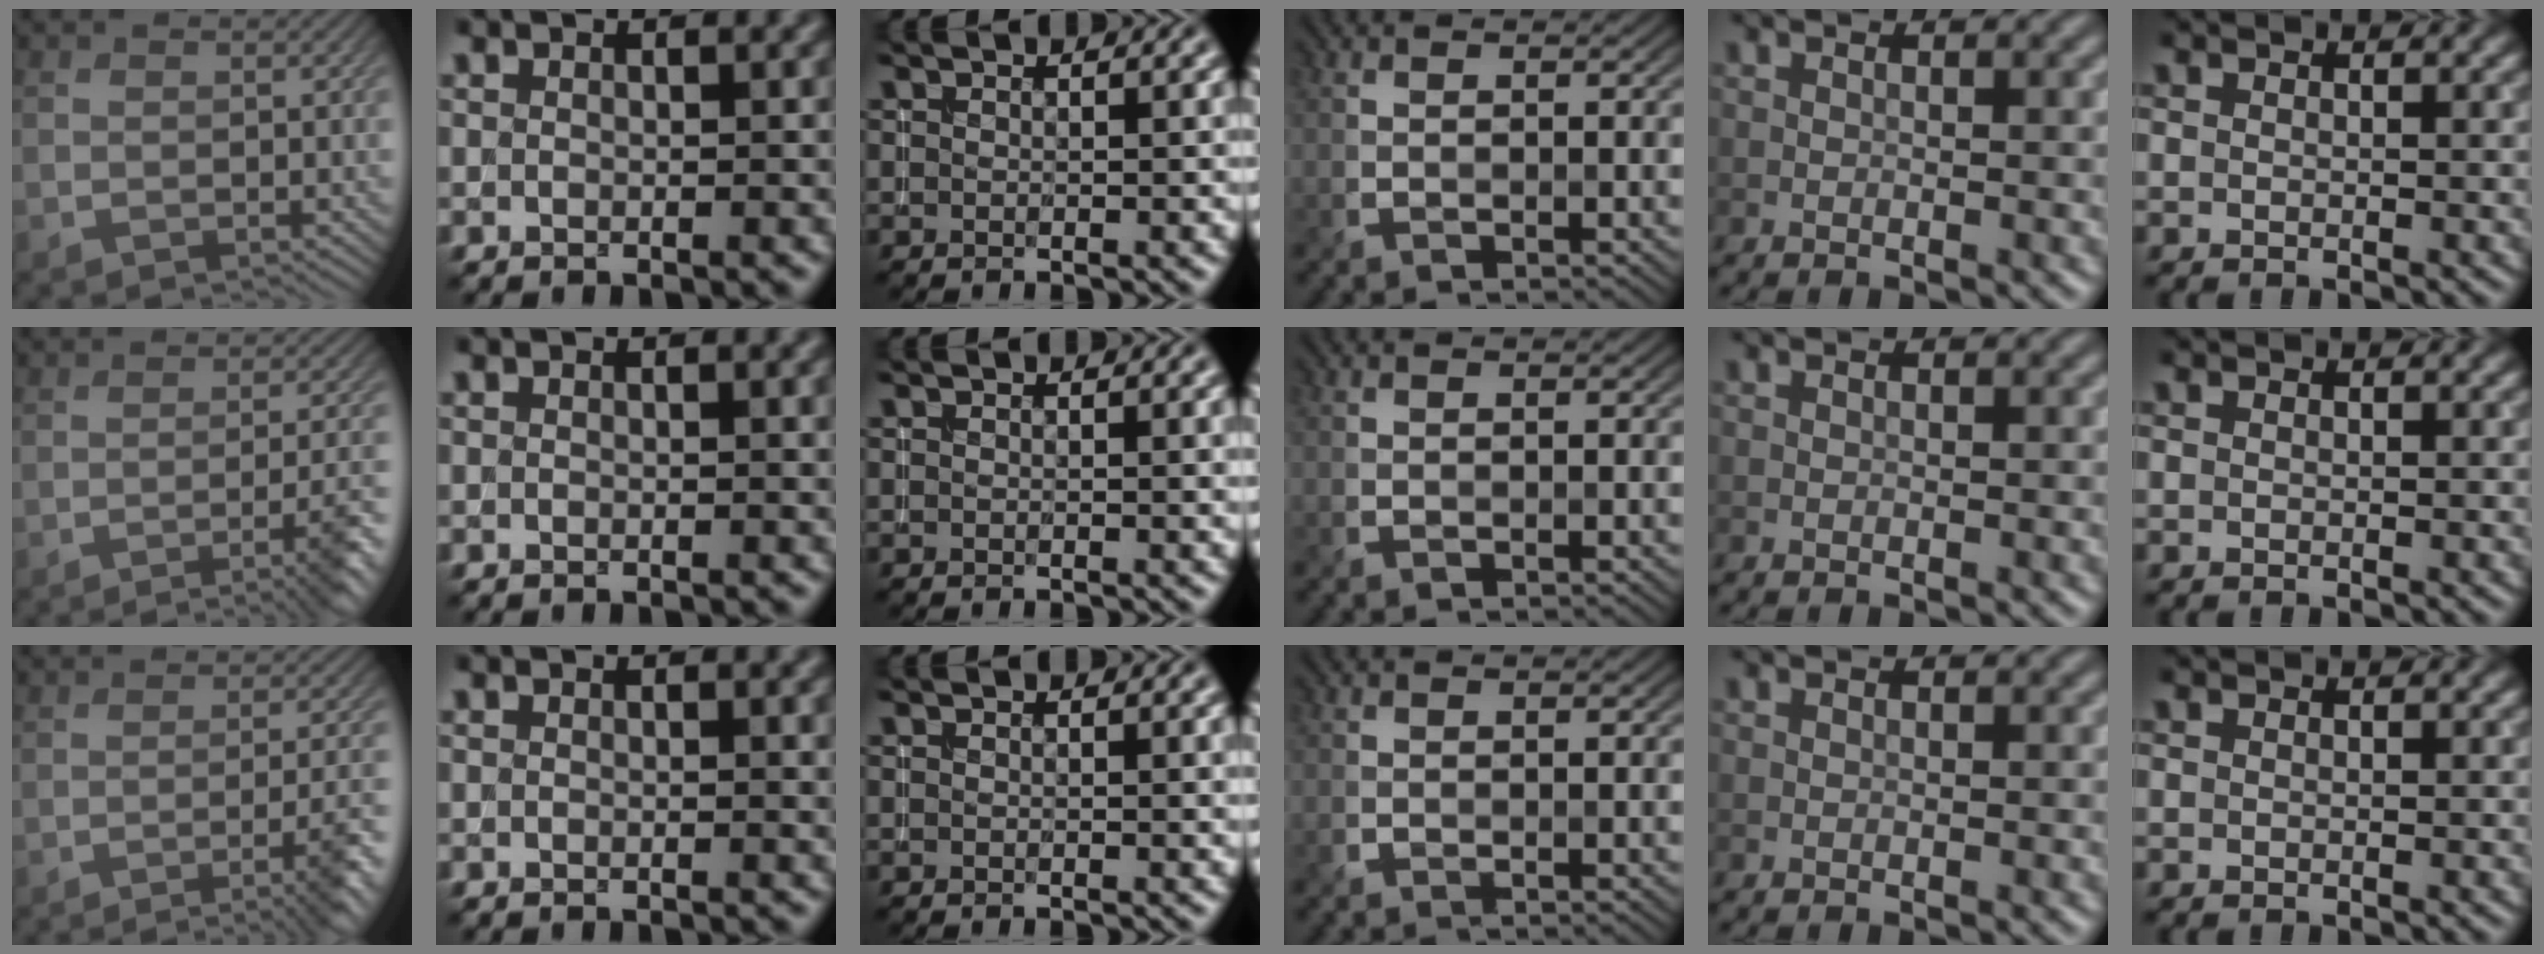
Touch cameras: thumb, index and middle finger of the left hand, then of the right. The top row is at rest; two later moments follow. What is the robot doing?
{"motion": "insert", "object": "backpack"}